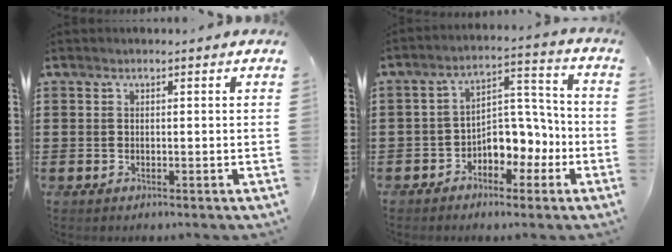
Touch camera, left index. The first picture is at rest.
{"total": 6.0, "force": [-3.1, 4.3, 2.8], "torque": [-0.056, 0.009, -0.061]}